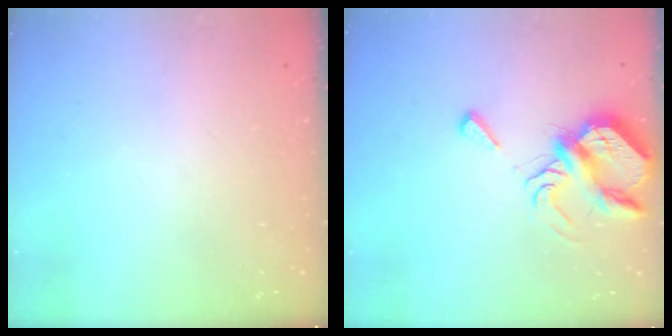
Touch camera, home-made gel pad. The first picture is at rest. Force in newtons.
{"total": 7.2, "press": 7.1, "slide": 0.7}